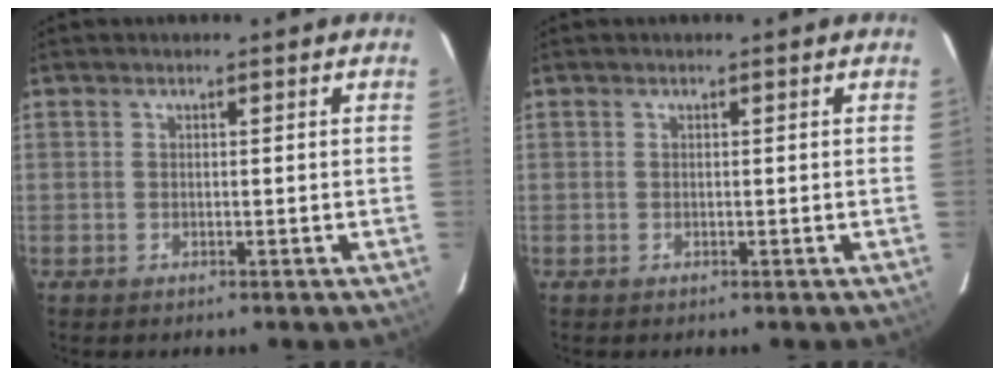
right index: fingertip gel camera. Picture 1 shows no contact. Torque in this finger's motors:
{"motor_torque": [-0.01, 0.00, -0.01, 0.00]}